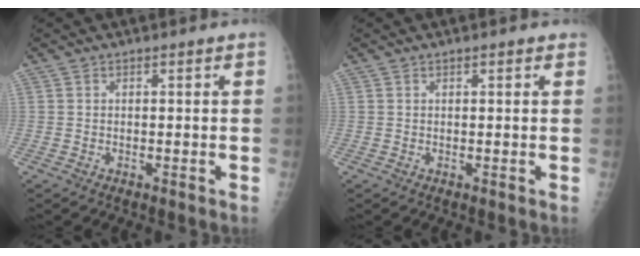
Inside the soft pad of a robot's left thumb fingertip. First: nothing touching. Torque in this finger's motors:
{"motor_torque": [-0.19, 0.01, -0.13, -0.05, 0.00]}